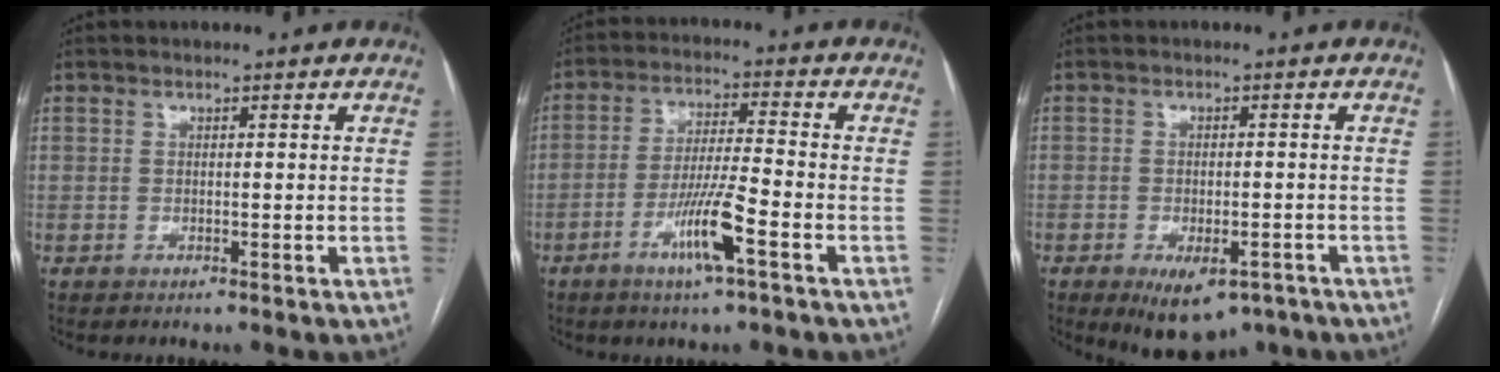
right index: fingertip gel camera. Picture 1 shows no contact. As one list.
[{"total": 8.5, "force": [-4.0, 0.0, 7.5], "torque": [-0.144, -0.007, -0.075]}, {"total": 8.4, "force": [-5.5, 4.0, 4.9], "torque": [-0.065, -0.003, -0.076]}]